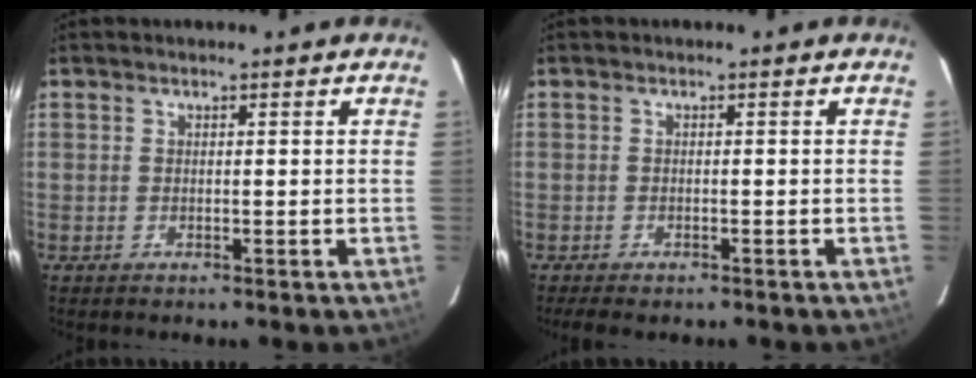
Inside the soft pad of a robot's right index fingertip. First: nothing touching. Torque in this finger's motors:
{"motor_torque": [0.18, -0.51, 0.18, 0.03]}